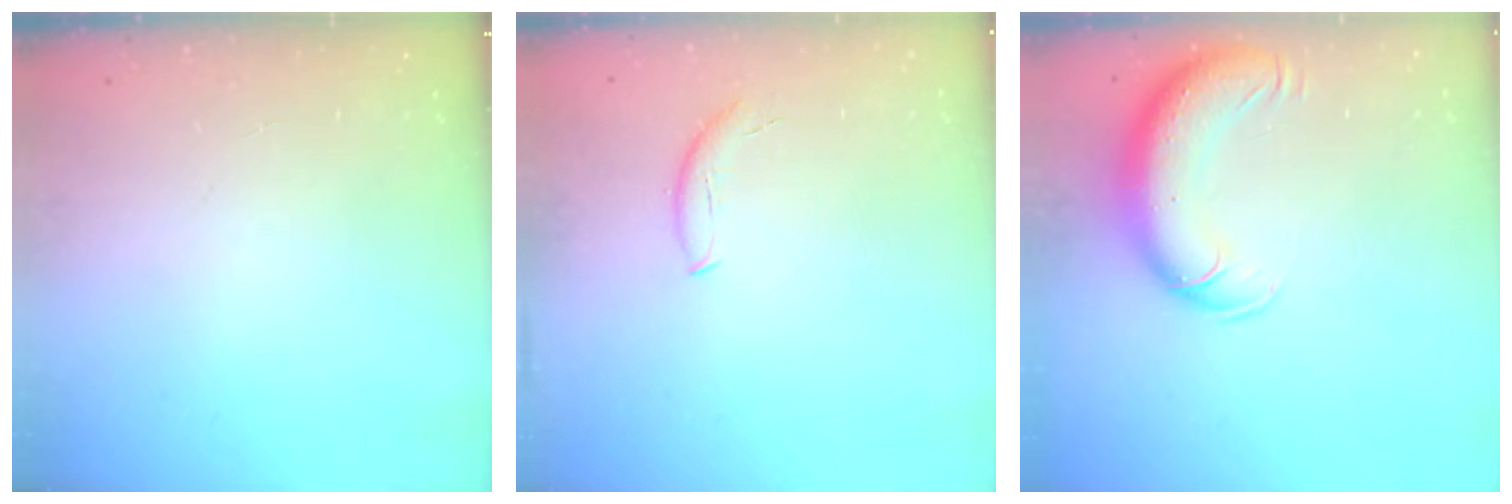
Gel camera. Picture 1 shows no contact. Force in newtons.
{"total": 6.6, "press": 6.6, "slide": 0.6}
{"total": 15.2, "press": 14.8, "slide": 3.6}